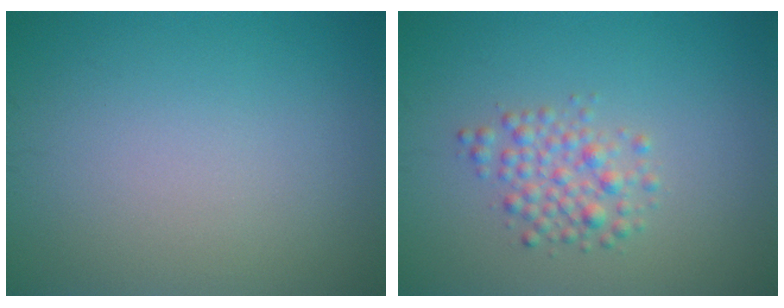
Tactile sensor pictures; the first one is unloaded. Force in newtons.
{"total": 2.6, "press": 2.6, "slide": 0.1}